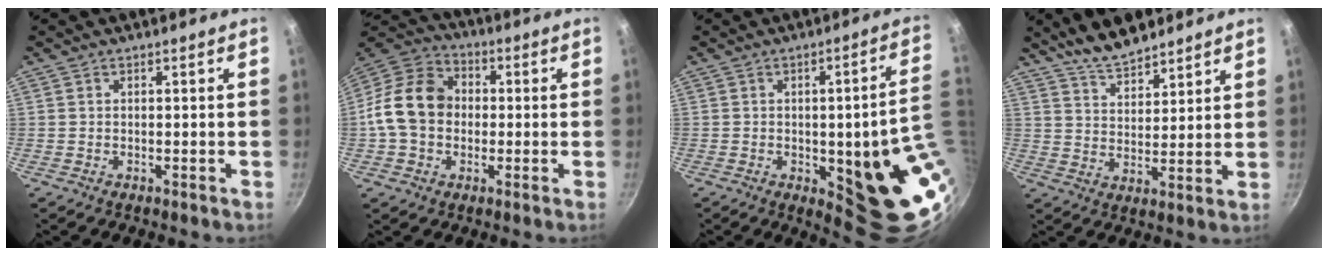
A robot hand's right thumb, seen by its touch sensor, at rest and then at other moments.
{"total": 13.9, "force": [-0.5, 11.0, 8.4], "torque": [-0.120, 0.029, -0.030]}
{"total": 18.8, "force": [-2.6, 5.6, 17.8], "torque": [-0.150, -0.002, -0.024]}
{"total": 9.7, "force": [8.2, 3.3, 3.9], "torque": [-0.044, -0.046, 0.143]}